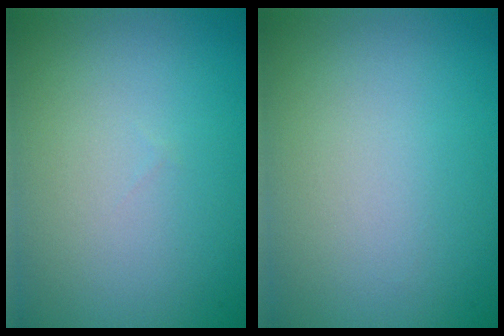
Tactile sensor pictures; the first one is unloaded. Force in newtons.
{"total": 0.0}